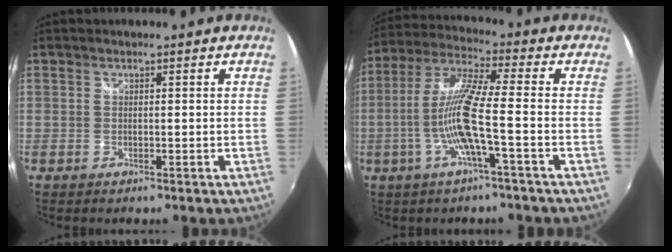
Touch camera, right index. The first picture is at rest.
{"total": 10.7, "force": [-3.2, -0.1, 10.2], "torque": [-0.204, 0.001, -0.056]}